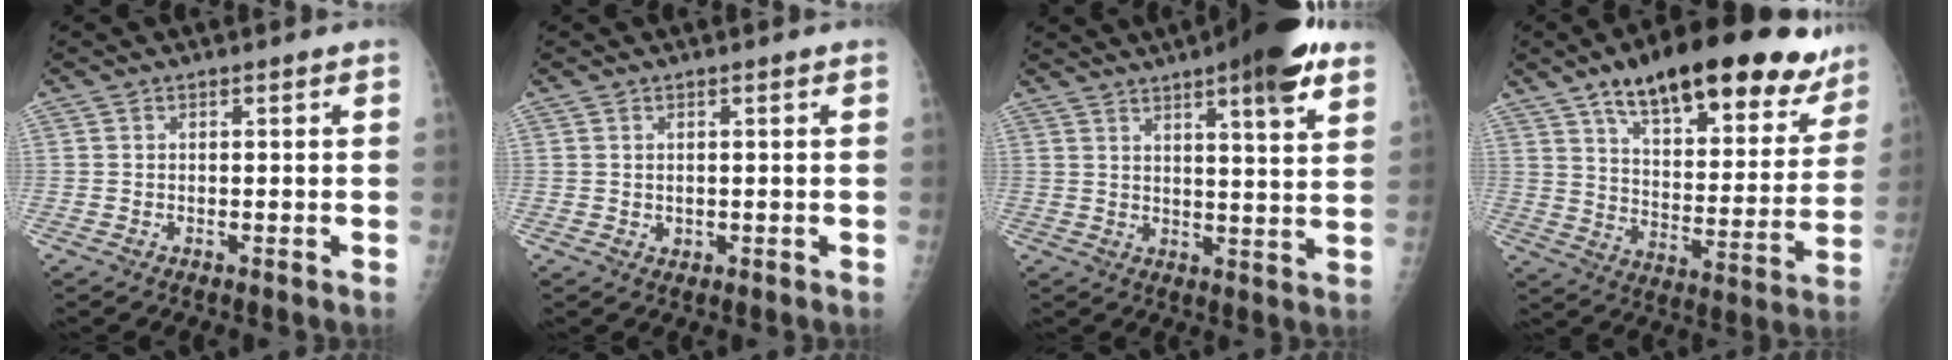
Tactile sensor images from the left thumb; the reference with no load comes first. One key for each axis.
{"total": 1.0, "fx": 0.3, "fy": 0.9, "fz": 0.4, "tx": -0.001, "ty": -0.001, "tz": 0.006}
{"total": 14.9, "fx": 9.1, "fy": 3.0, "fz": 11.4, "tx": -0.139, "ty": -0.030, "tz": 0.120}
{"total": 27.8, "fx": 18.4, "fy": 10.9, "fz": 17.8, "tx": -0.221, "ty": -0.046, "tz": 0.272}